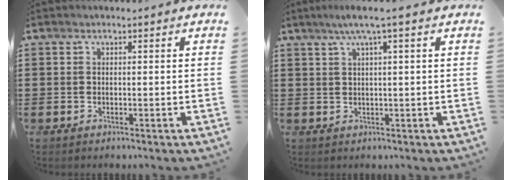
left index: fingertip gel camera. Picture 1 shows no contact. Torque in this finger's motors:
{"motor_torque": [0.67, -0.02, 0.43, 0.11]}